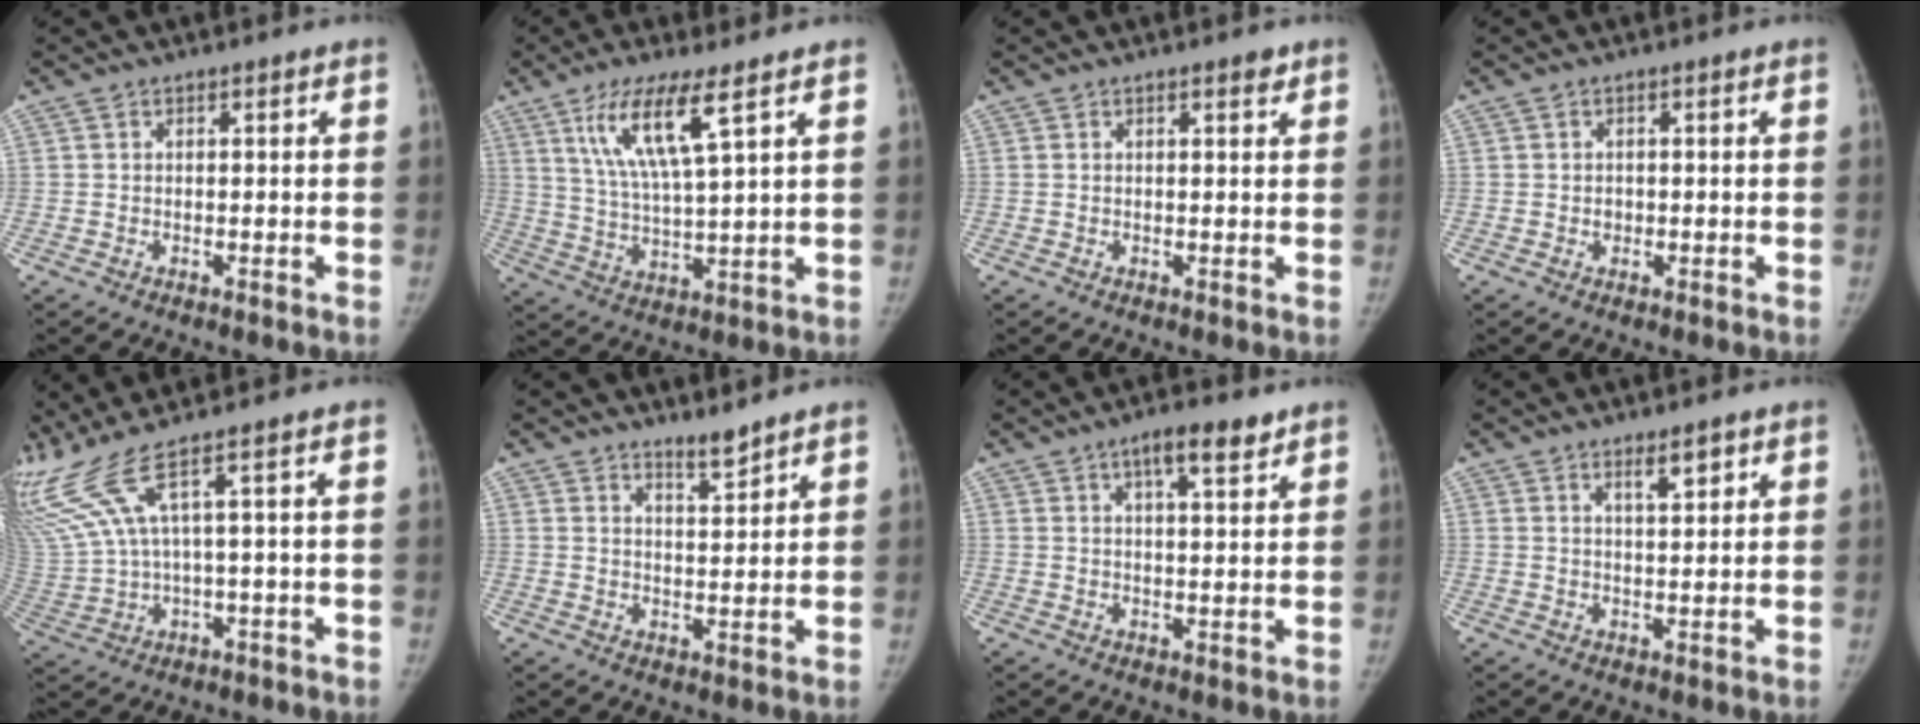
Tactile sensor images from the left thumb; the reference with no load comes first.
{"total": 11.1, "force": [5.8, 1.6, 9.3], "torque": [-0.191, -0.030, 0.117]}
{"total": 0.9, "force": [0.7, 0.3, 0.5], "torque": [-0.003, -0.004, 0.009]}
{"total": 1.2, "force": [-0.1, 1.1, 0.5], "torque": [-0.004, 0.002, 0.000]}
{"total": 9.9, "force": [6.1, -1.6, 7.7], "torque": [-0.201, -0.015, 0.141]}
{"total": 3.3, "force": [3.1, 0.3, 1.2], "torque": [-0.009, -0.033, 0.053]}
{"total": 6.3, "force": [3.9, 1.8, 4.6], "torque": [-0.058, -0.016, 0.058]}
{"total": 3.7, "force": [2.3, 1.0, 2.7], "torque": [-0.034, -0.016, 0.038]}